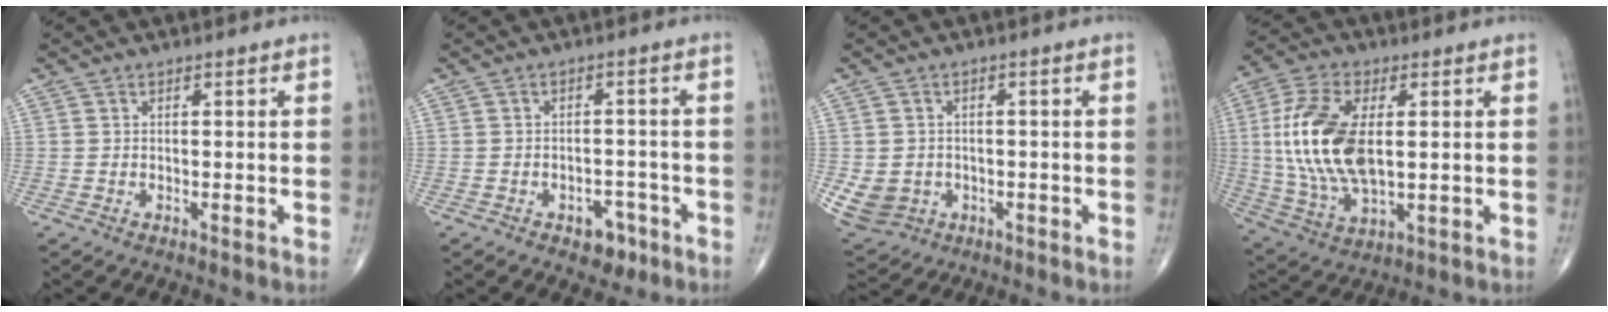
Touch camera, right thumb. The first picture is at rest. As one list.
[{"total": 4.7, "force": [-2.6, 3.1, 2.4], "torque": [-0.009, 0.022, -0.032]}, {"total": 7.5, "force": [-1.5, 6.8, 2.9], "torque": [-0.060, 0.009, -0.008]}, {"total": 17.3, "force": [1.7, 8.7, 14.9], "torque": [-0.312, -0.007, 0.035]}]